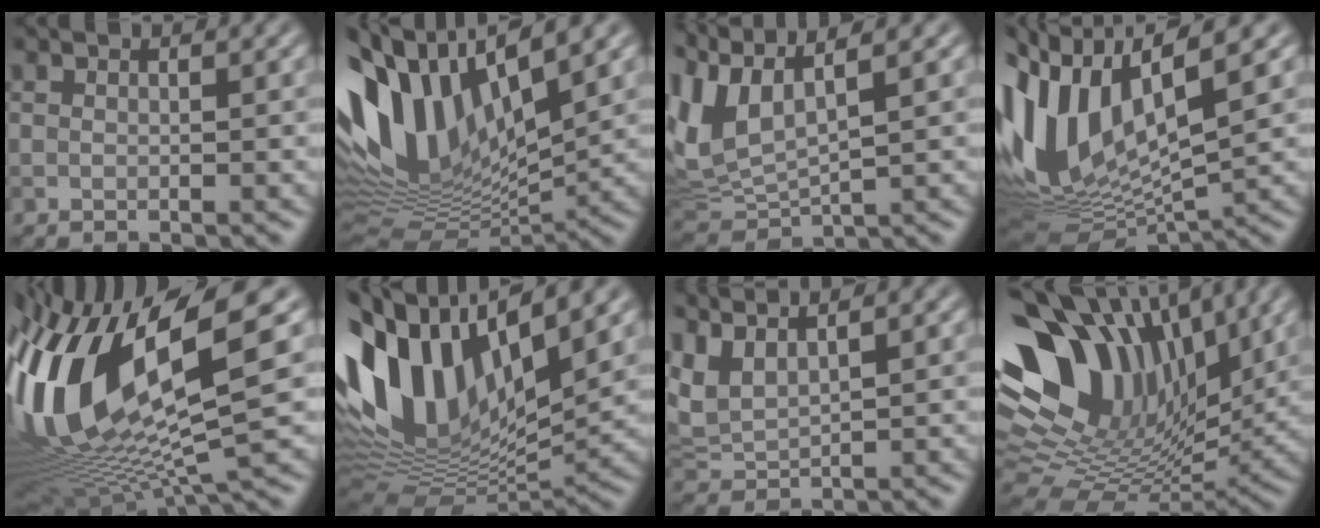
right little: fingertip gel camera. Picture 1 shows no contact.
{"total": 13.9, "force": [4.5, 6.7, 11.3], "torque": [-0.245, 0.012, 0.077]}
{"total": 6.6, "force": [3.4, 2.8, 5.0], "torque": [-0.131, 0.010, 0.071]}
{"total": 12.7, "force": [1.9, 5.7, 11.2], "torque": [-0.251, -0.002, 0.039]}
{"total": 15.5, "force": [2.0, 5.4, 14.4], "torque": [-0.306, -0.006, 0.053]}
{"total": 15.3, "force": [3.9, 7.2, 12.9], "torque": [-0.260, 0.010, 0.070]}
{"total": 3.5, "force": [2.6, 1.1, 2.0], "torque": [-0.060, 0.009, 0.061]}
{"total": 16.1, "force": [6.4, 9.7, 11.2], "torque": [-0.230, 0.018, 0.118]}